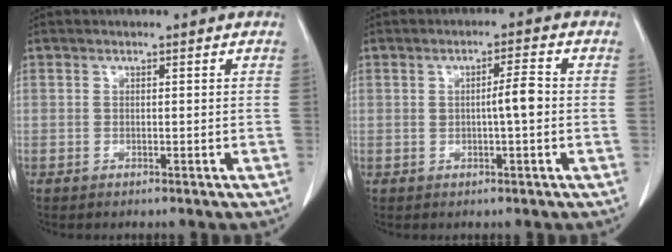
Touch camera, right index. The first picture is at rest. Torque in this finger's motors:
{"motor_torque": [0.14, 0.03, 0.10, 0.03]}